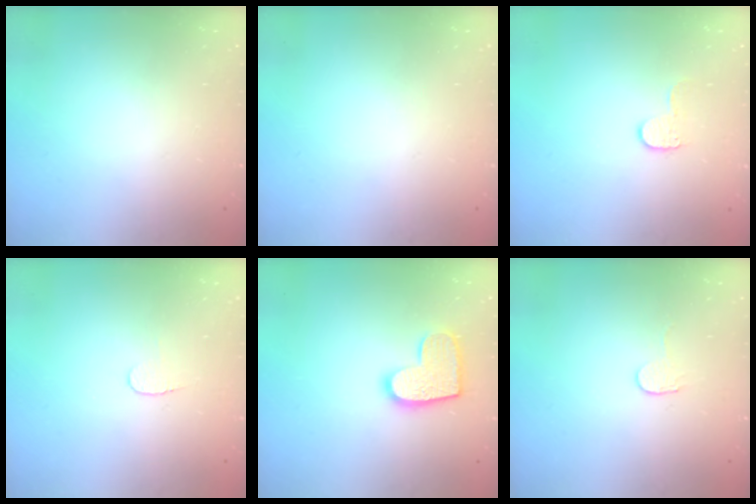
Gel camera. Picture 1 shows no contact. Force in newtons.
{"total": 0.0}
{"total": 5.1, "press": 5.0, "slide": 0.5}
{"total": 3.7, "press": 3.7, "slide": 0.3}
{"total": 12.1, "press": 12.0, "slide": 0.6}
{"total": 2.7, "press": 2.7, "slide": 0.2}